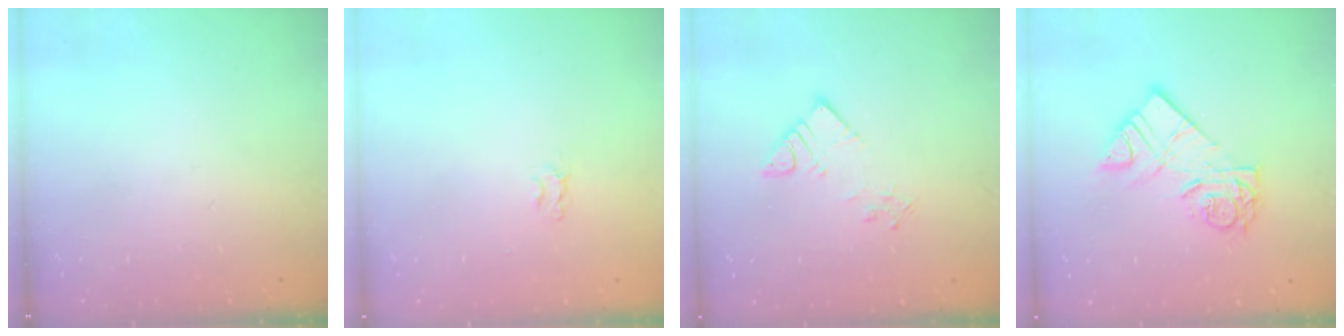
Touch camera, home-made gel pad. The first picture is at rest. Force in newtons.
{"total": 2.0, "press": 2.0, "slide": 0.3}
{"total": 5.7, "press": 5.7, "slide": 0.2}
{"total": 12.9, "press": 12.9, "slide": 0.5}